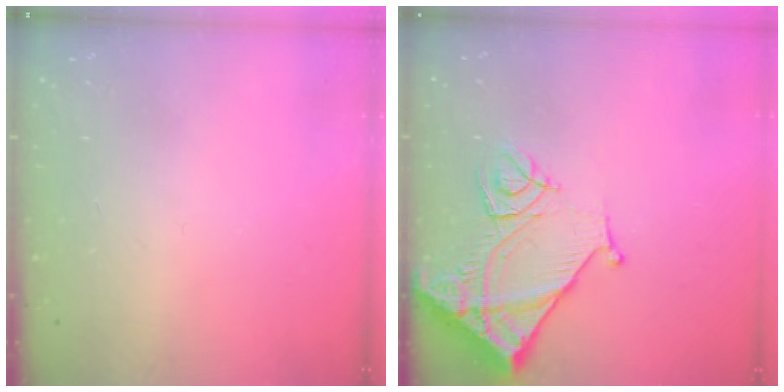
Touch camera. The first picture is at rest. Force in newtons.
{"total": 12.4, "press": 12.3, "slide": 1.6}